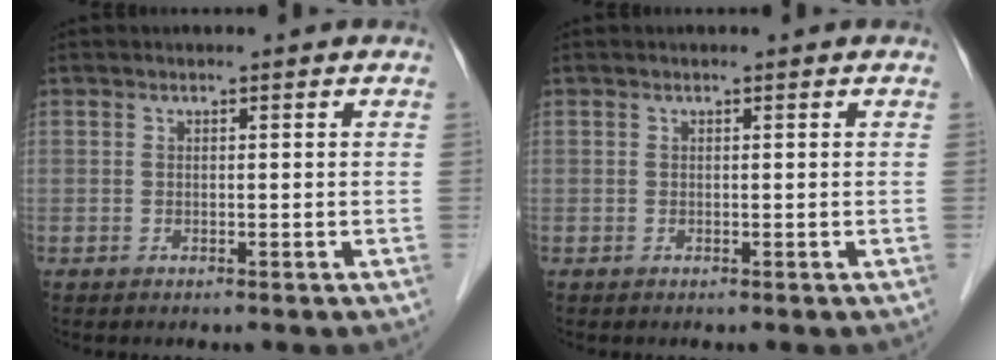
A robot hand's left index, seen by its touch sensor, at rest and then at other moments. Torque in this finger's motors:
{"motor_torque": [0.09, 0.15, 0.00, 0.01]}